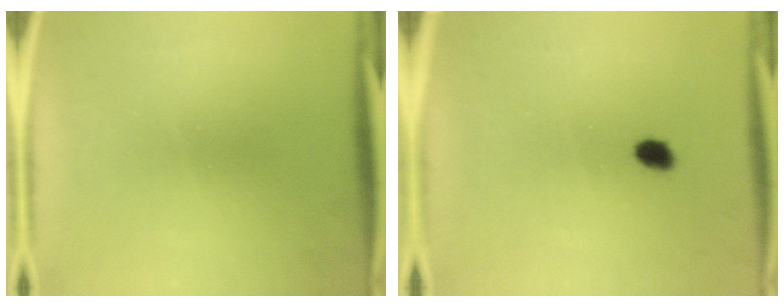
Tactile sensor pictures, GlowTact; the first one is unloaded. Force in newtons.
{"total": 1.8}